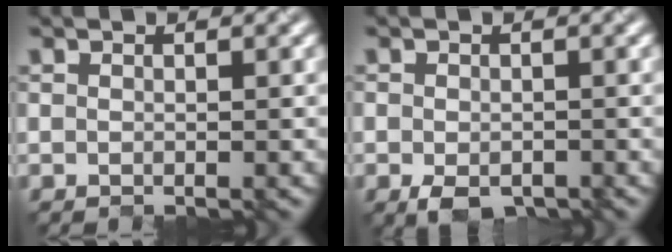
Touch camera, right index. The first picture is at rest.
{"total": 2.8, "force": [-2.2, 1.2, 1.2], "torque": [-0.025, -0.012, -0.029]}